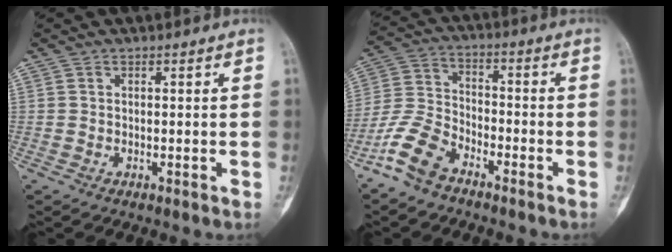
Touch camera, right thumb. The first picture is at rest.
{"total": 9.4, "force": [-6.6, 4.6, 4.9], "torque": [-0.106, 0.035, -0.142]}